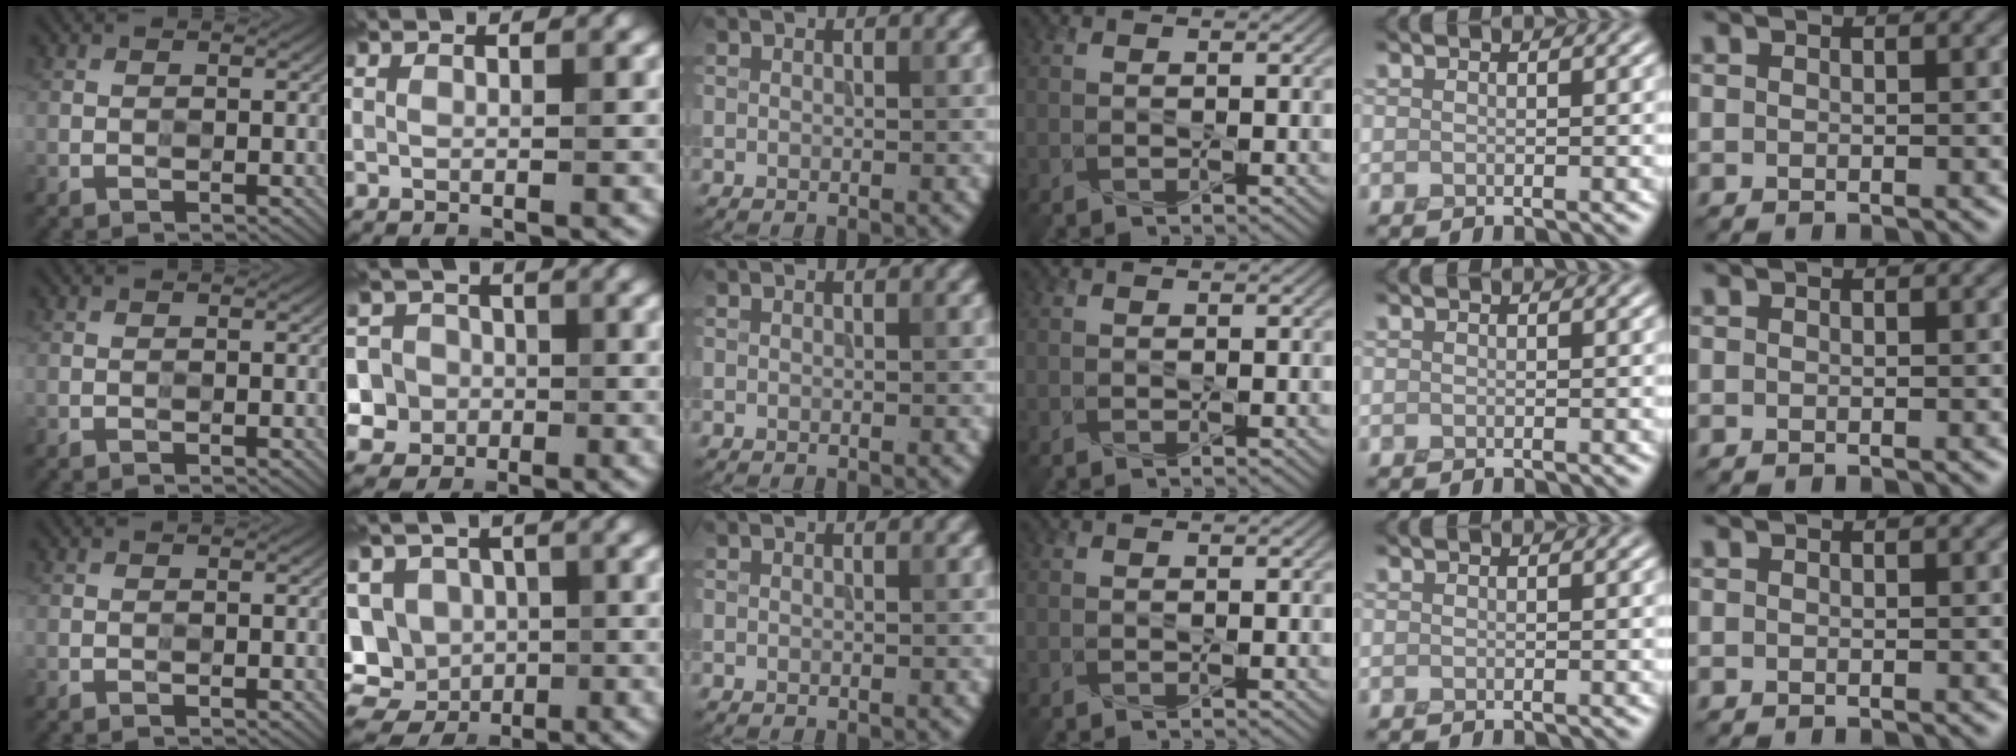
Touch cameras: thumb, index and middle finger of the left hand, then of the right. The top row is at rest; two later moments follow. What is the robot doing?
{"motion": "press", "object": "toy piano key"}